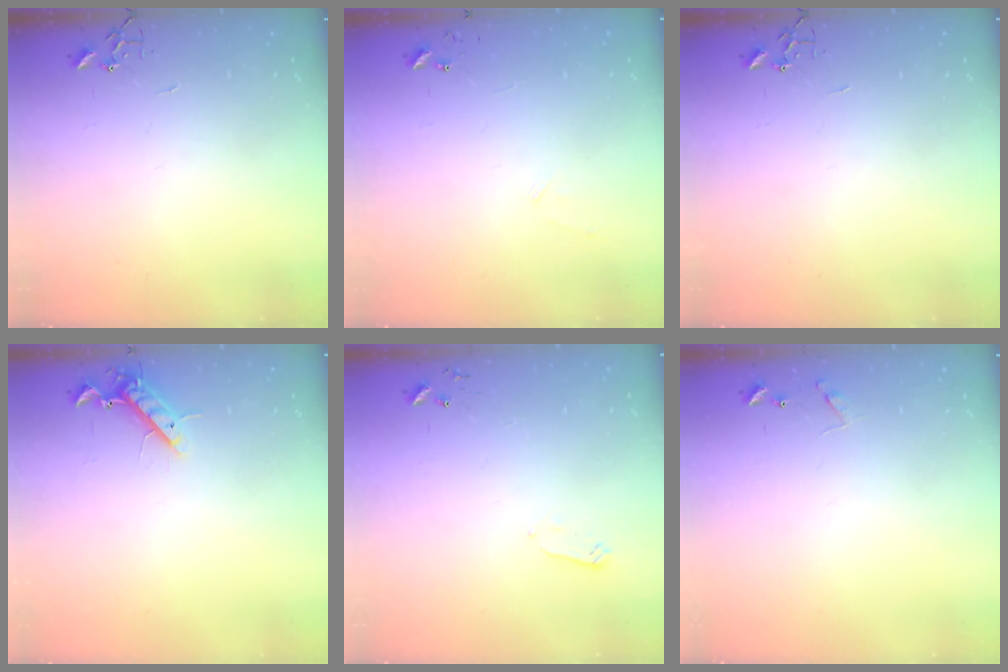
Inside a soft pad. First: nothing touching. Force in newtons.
{"total": 5.4, "press": 5.4, "slide": 0.4}
{"total": 0.0}
{"total": 10.0, "press": 9.8, "slide": 1.5}
{"total": 2.4, "press": 2.4, "slide": 0.4}
{"total": 7.7, "press": 7.7, "slide": 0.3}